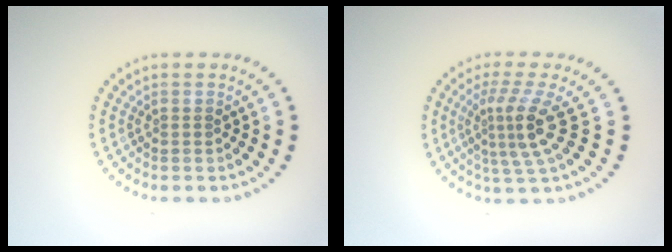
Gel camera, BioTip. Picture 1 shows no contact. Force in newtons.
{"total": 3.9, "press": 2.7, "slide": 2.8}